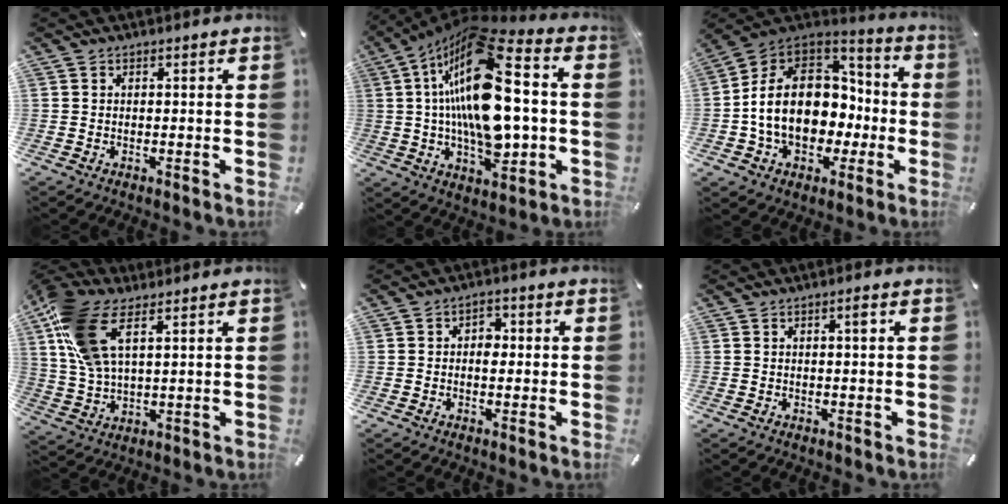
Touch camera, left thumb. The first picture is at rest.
{"total": 24.9, "force": [2.9, 11.8, 21.7], "torque": [-0.408, -0.013, 0.047]}
{"total": 17.6, "force": [-2.1, 14.2, 10.2], "torque": [-0.212, 0.005, -0.032]}
{"total": 12.8, "force": [6.3, 6.0, 9.4], "torque": [-0.219, -0.013, 0.118]}
{"total": 3.1, "force": [-0.2, 2.2, 2.1], "torque": [-0.024, 0.005, -0.010]}
{"total": 1.5, "force": [0.4, 0.1, 1.4], "torque": [-0.030, 0.003, 0.004]}